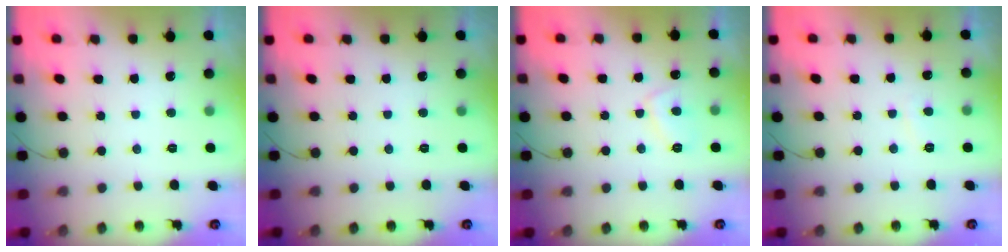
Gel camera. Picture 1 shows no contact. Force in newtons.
{"total": 0.0}
{"total": 5.0, "press": 4.9, "slide": 0.9}
{"total": 1.3, "press": 1.2, "slide": 0.6}